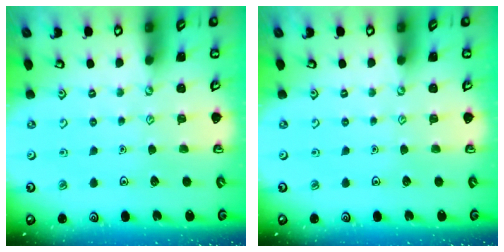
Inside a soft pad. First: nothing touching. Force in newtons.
{"total": 0.0}